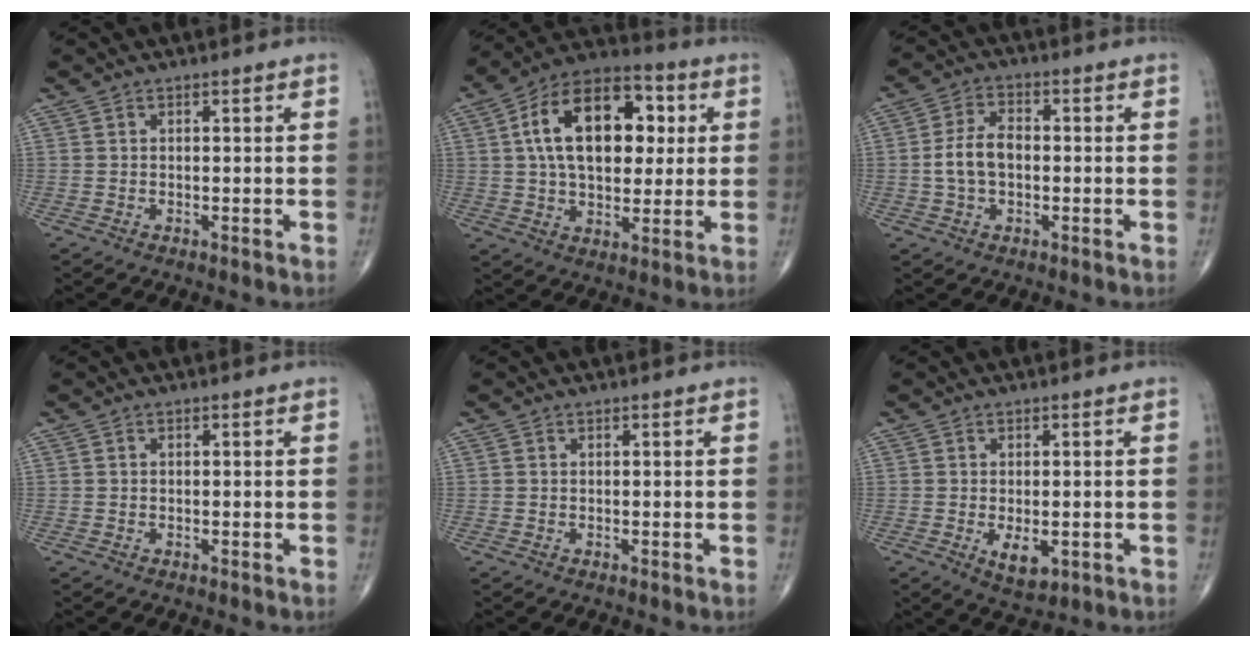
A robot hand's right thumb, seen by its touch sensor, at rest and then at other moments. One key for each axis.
{"total": 20.2, "fx": 4.2, "fy": 12.1, "fz": 15.6, "tx": -0.223, "ty": 0.016, "tz": 0.062}
{"total": 6.7, "fx": -0.6, "fy": 4.2, "fz": 5.3, "tx": -0.102, "ty": 0.018, "tz": -0.016}
{"total": 0.0}
{"total": 0.0}
{"total": 4.7, "fx": -1.1, "fy": 2.4, "fz": 3.9, "tx": -0.053, "ty": -0.010, "tz": -0.010}